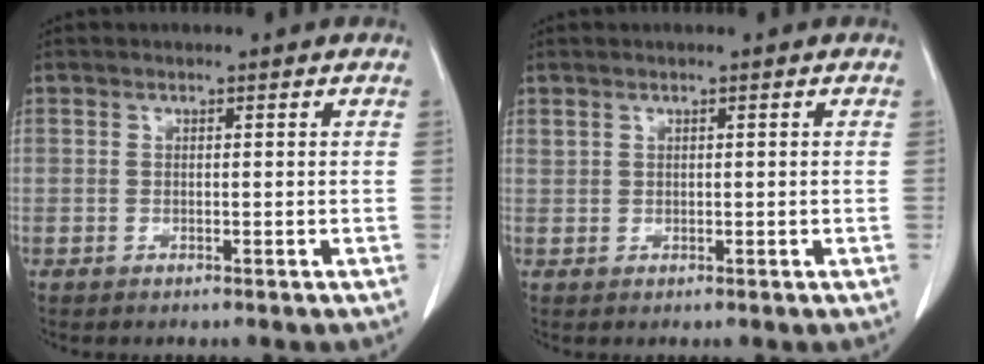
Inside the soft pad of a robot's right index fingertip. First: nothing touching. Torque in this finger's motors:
{"motor_torque": [-0.26, 0.19, -0.04, -0.01]}